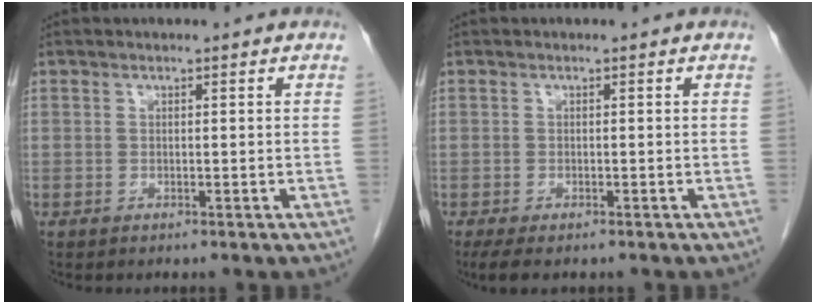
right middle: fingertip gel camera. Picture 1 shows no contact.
{"total": 3.9, "force": [-2.7, 1.4, 2.3], "torque": [-0.039, -0.011, -0.040]}